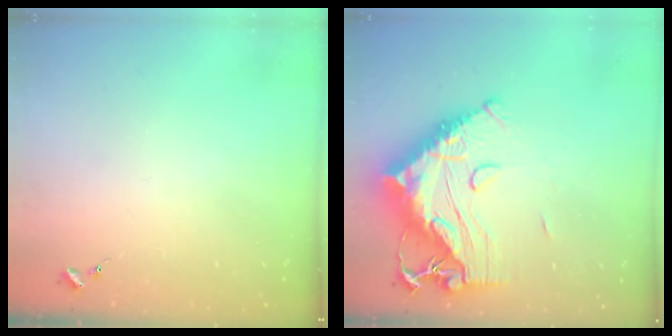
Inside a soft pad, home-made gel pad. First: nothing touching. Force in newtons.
{"total": 22.9, "press": 22.7, "slide": 2.4}